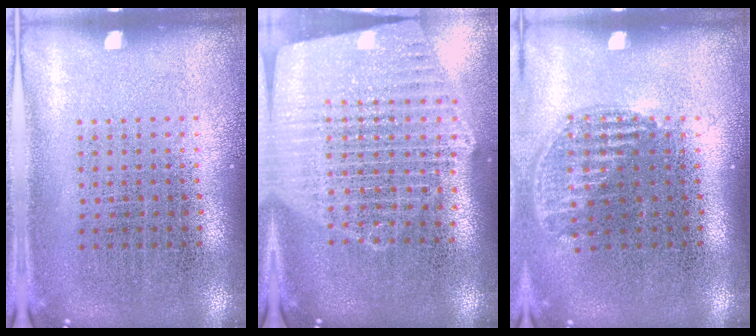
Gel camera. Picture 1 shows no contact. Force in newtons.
{"total": 2.3, "press": 2.0, "slide": 1.1}
{"total": 1.2, "press": 1.0, "slide": 0.6}